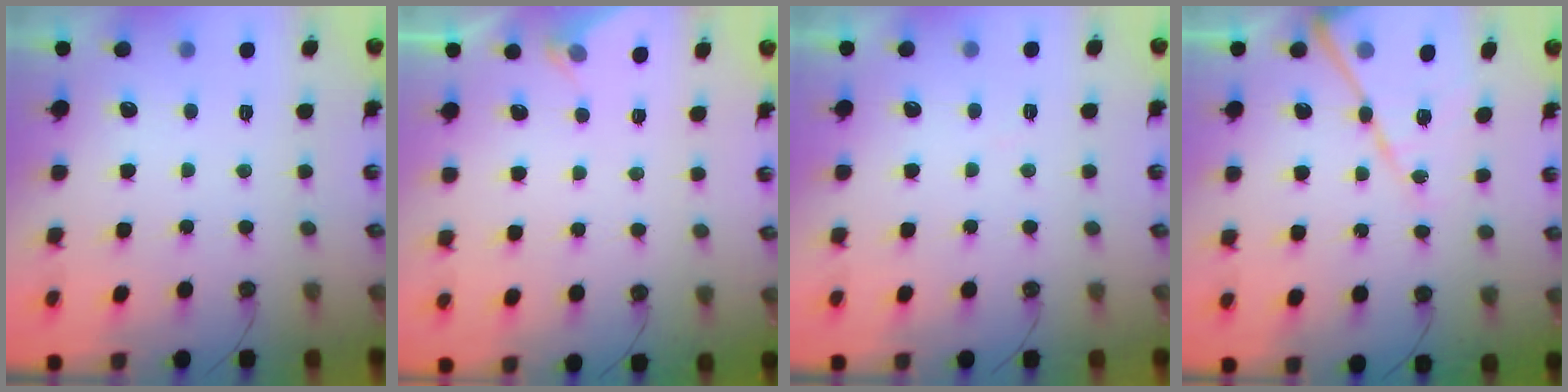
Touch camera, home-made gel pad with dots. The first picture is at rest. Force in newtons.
{"total": 3.0, "press": 2.9, "slide": 0.4}
{"total": 4.2, "press": 4.1, "slide": 0.6}
{"total": 15.9, "press": 15.9, "slide": 1.7}